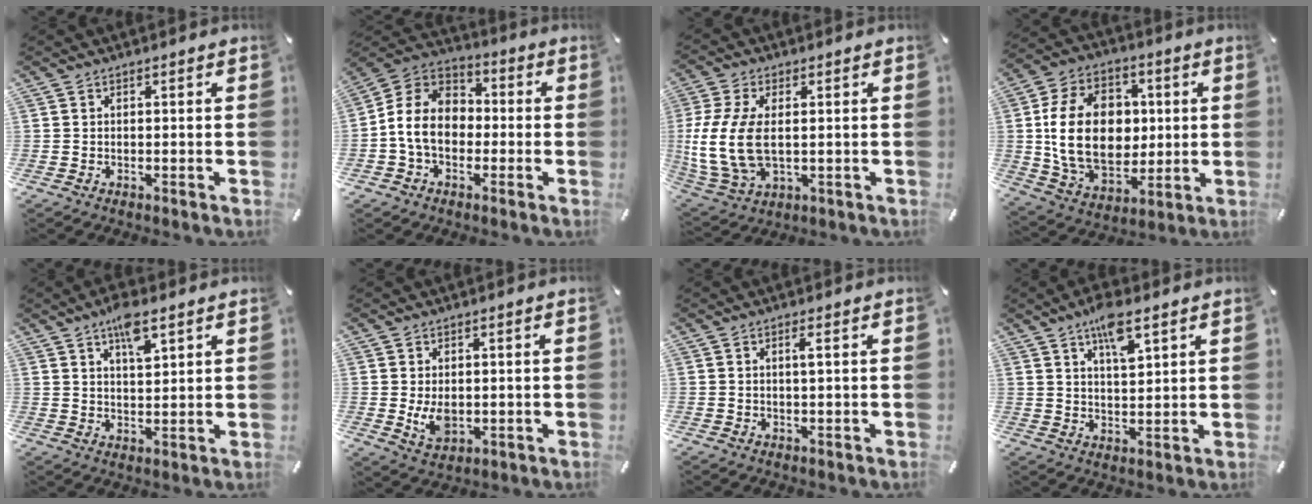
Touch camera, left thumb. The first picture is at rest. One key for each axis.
{"total": 10.8, "fx": -2.7, "fy": 8.6, "fz": 5.9, "tx": -0.146, "ty": 0.022, "tz": -0.054}
{"total": 12.7, "fx": 0.4, "fy": 7.2, "fz": 10.4, "tx": -0.239, "ty": -0.011, "tz": 0.009}
{"total": 20.3, "fx": 1.5, "fy": 15.4, "fz": 13.2, "tx": -0.256, "ty": 0.003, "tz": 0.029}
{"total": 7.2, "fx": 4.6, "fy": 2.7, "fz": 4.9, "tx": -0.083, "ty": -0.016, "tz": 0.078}
{"total": 5.4, "fx": -0.1, "fy": 3.7, "fz": 4.0, "tx": -0.083, "ty": -0.005, "tz": -0.001}
{"total": 1.7, "fx": 0.4, "fy": 0.0, "fz": 1.7, "tx": -0.034, "ty": -0.002, "tz": 0.006}
{"total": 8.1, "fx": 5.3, "fy": 2.7, "fz": 5.6, "tx": -0.099, "ty": -0.019, "tz": 0.090}